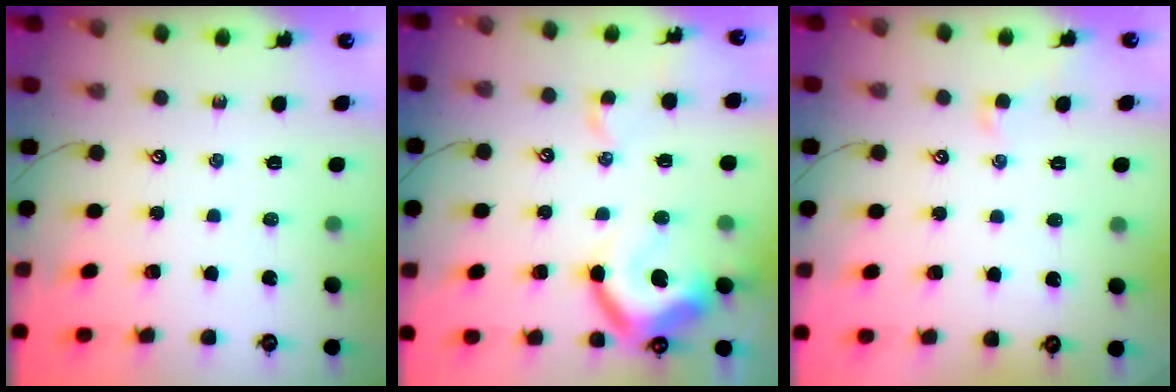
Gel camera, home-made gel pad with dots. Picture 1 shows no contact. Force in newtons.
{"total": 11.6, "press": 11.5, "slide": 2.1}
{"total": 1.0, "press": 0.8, "slide": 0.6}